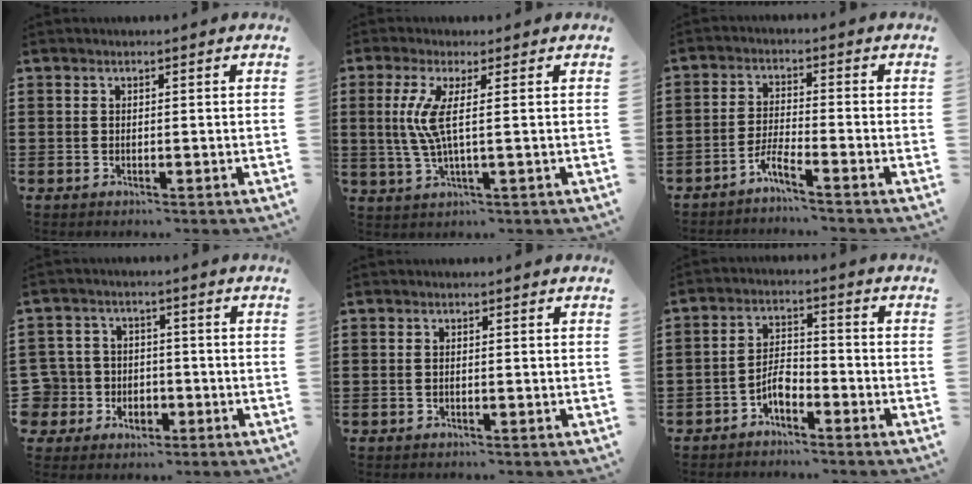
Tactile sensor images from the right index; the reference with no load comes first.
{"total": 6.0, "force": [0.8, 0.4, 5.9], "torque": [-0.143, -0.020, 0.002]}
{"total": 3.5, "force": [-3.2, -0.3, 1.4], "torque": [-0.035, 0.000, -0.067]}
{"total": 5.5, "force": [-1.6, 5.2, 0.8], "torque": [-0.056, 0.005, -0.034]}
{"total": 0.0}
{"total": 4.4, "force": [-2.6, 2.0, 2.9], "torque": [-0.065, 0.005, -0.053]}